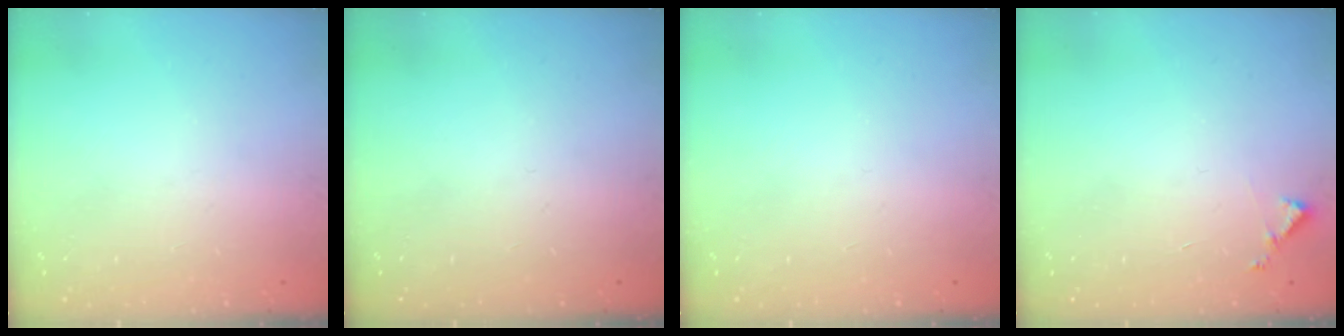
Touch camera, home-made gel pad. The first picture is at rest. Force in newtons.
{"total": 0.0}
{"total": 0.0}
{"total": 3.6, "press": 3.6, "slide": 0.3}